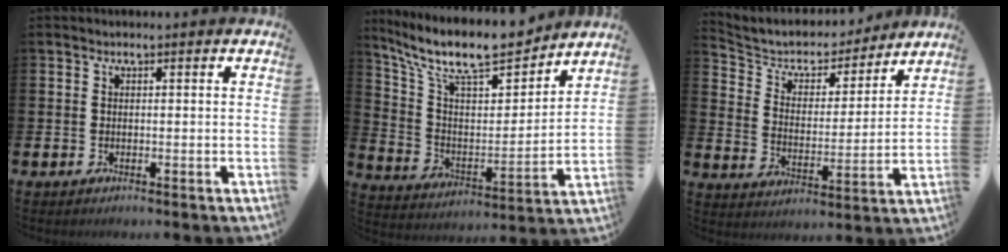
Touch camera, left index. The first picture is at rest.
{"total": 11.7, "force": [10.2, 3.1, 4.9], "torque": [-0.120, -0.071, 0.175]}
{"total": 5.7, "force": [5.1, 2.4, 0.8], "torque": [-0.049, -0.040, 0.082]}